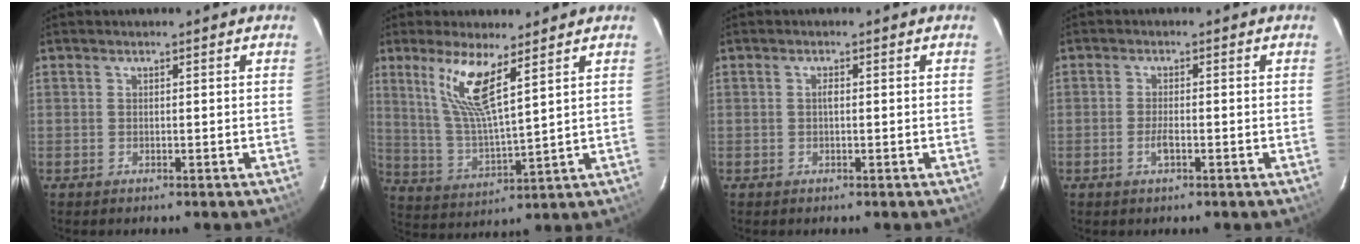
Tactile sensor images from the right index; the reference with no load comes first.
{"total": 10.5, "force": [6.0, 2.4, 8.2], "torque": [-0.164, -0.003, 0.127]}
{"total": 0.9, "force": [0.0, 0.3, 0.8], "torque": [-0.016, 0.004, -0.002]}
{"total": 2.2, "force": [-1.0, 0.7, 1.8], "torque": [-0.040, -0.003, -0.019]}